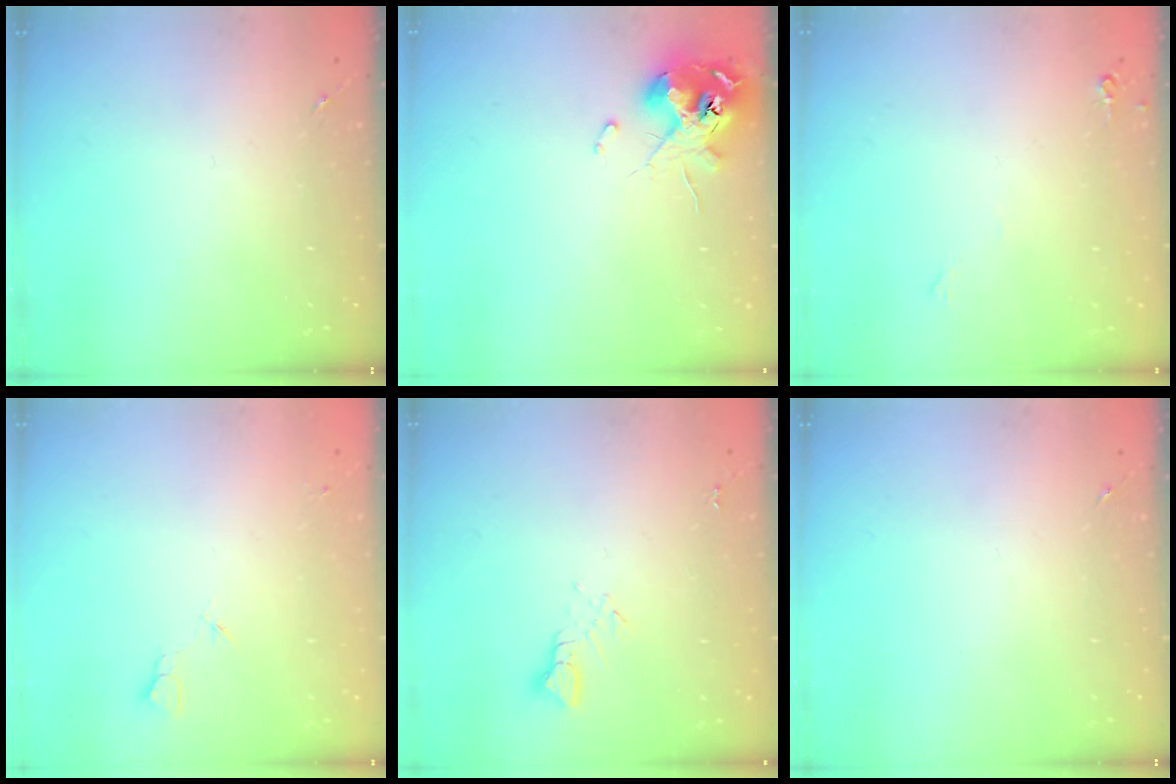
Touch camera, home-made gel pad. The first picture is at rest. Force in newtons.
{"total": 11.9, "press": 11.8, "slide": 1.2}
{"total": 3.8, "press": 3.8, "slide": 0.6}
{"total": 3.2, "press": 3.2, "slide": 0.4}
{"total": 3.8, "press": 3.8, "slide": 0.4}
{"total": 0.0}